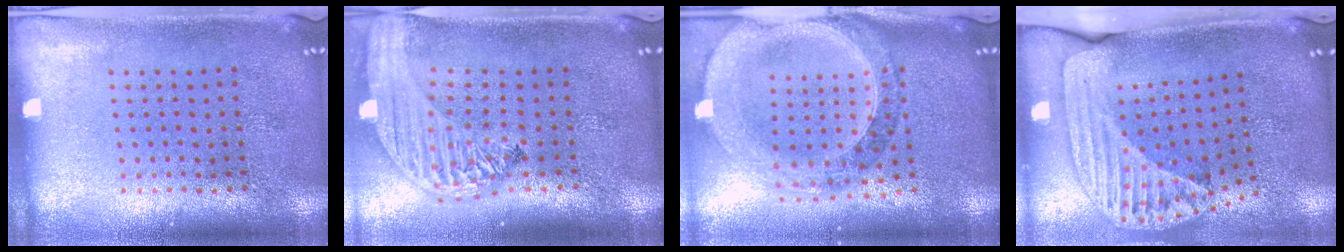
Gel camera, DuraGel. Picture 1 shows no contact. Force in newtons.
{"total": 2.8, "press": 2.3, "slide": 1.6}
{"total": 1.8, "press": 1.7, "slide": 0.5}
{"total": 2.7, "press": 1.8, "slide": 1.9}